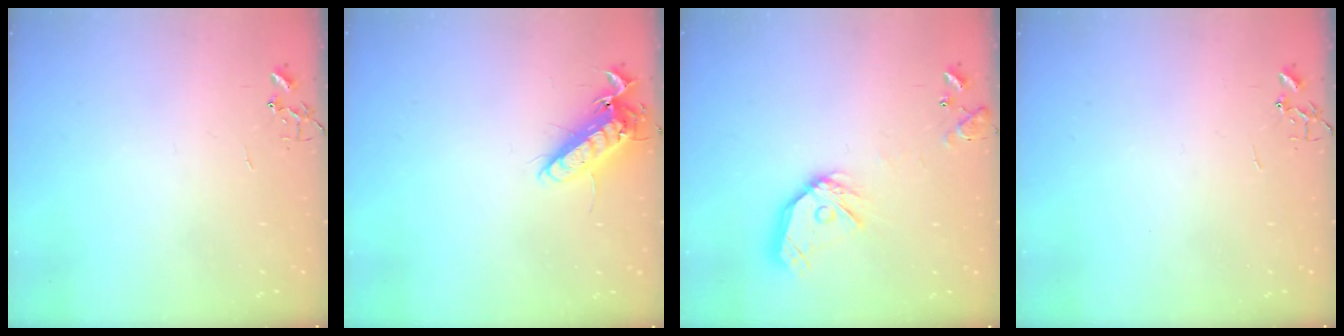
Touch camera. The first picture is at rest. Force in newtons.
{"total": 12.8, "press": 12.7, "slide": 1.8}
{"total": 15.3, "press": 15.1, "slide": 2.1}
{"total": 0.0}